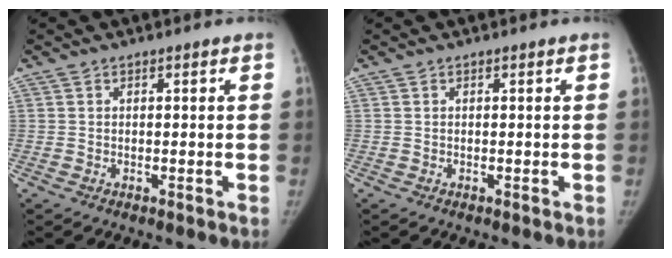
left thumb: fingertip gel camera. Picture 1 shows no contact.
{"total": 0.0}